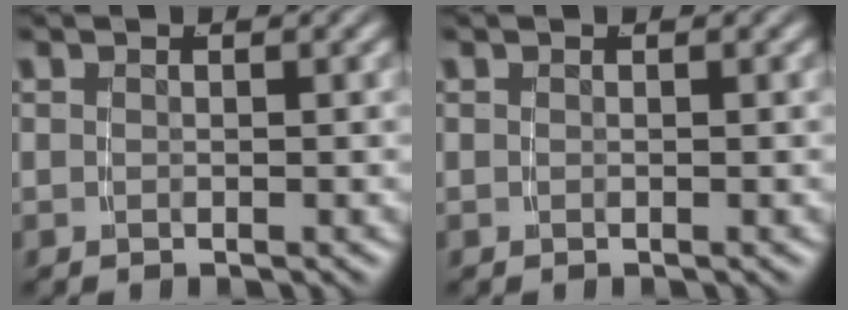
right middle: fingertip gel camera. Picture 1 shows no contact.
{"total": 0.0}